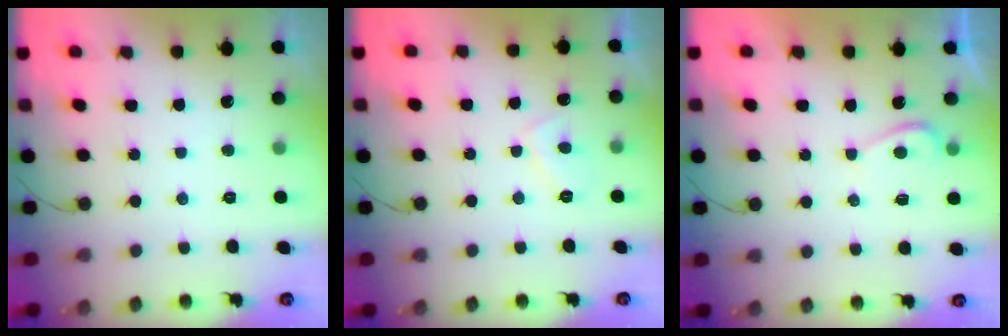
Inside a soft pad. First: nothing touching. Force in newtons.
{"total": 2.8, "press": 2.8, "slide": 0.4}
{"total": 2.4, "press": 2.4, "slide": 0.3}